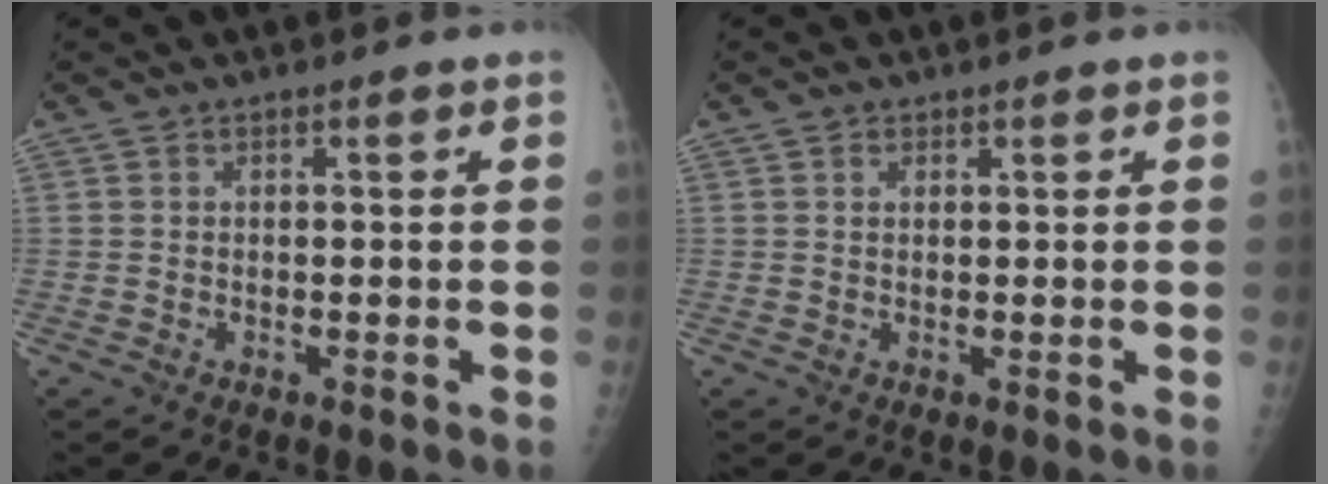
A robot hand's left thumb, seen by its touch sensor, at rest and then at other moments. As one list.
[{"total": 1.4, "force": [0.7, 1.1, 0.3], "torque": [0.007, 0.000, 0.009]}]